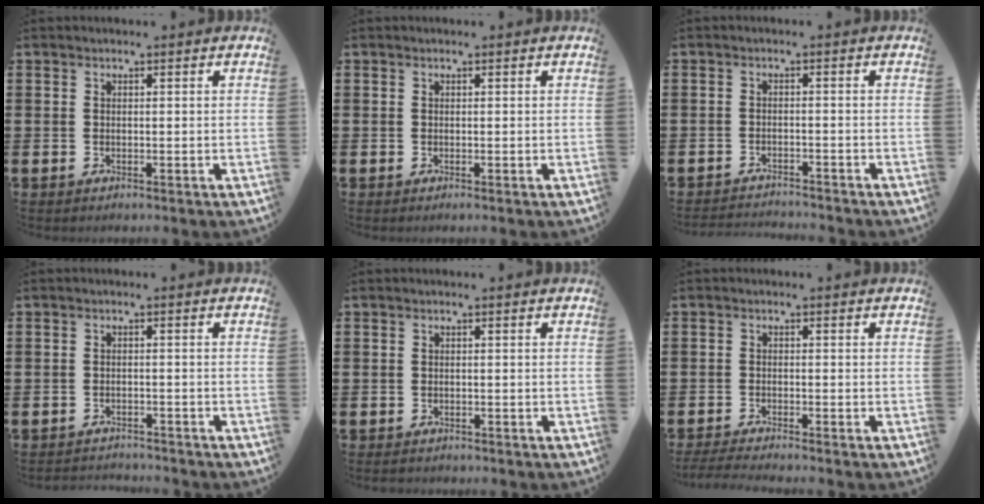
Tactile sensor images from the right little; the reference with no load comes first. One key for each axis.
{"total": 0.0}
{"total": 1.9, "fx": -1.9, "fy": -0.1, "fz": -0.1, "tx": -0.002, "ty": 0.002, "tz": -0.040}
{"total": 1.5, "fx": -1.5, "fy": 0.0, "fz": -0.2, "tx": -0.002, "ty": 0.003, "tz": -0.033}
{"total": 0.5, "fx": -0.4, "fy": 0.3, "fz": 0.0, "tx": -0.003, "ty": 0.003, "tz": -0.011}
{"total": 1.6, "fx": -1.4, "fy": 0.0, "fz": 0.7, "tx": -0.012, "ty": 0.002, "tz": -0.027}